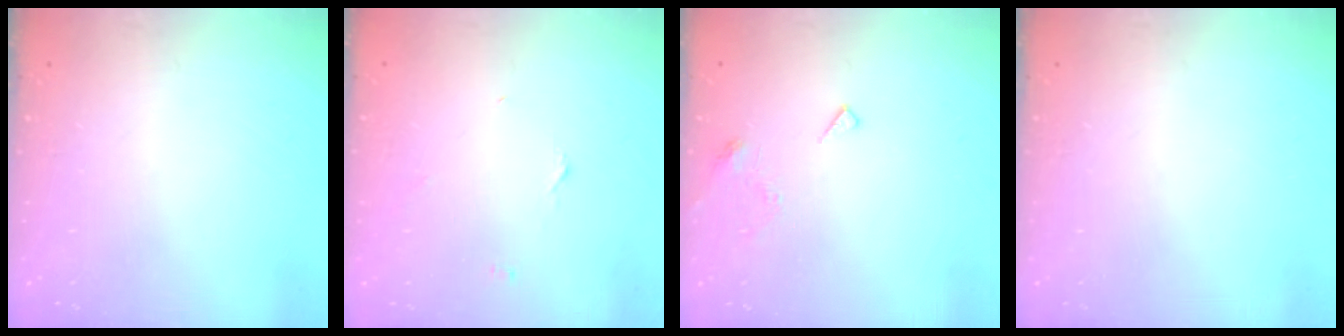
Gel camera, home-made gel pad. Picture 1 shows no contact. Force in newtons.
{"total": 2.7, "press": 2.7, "slide": 0.3}
{"total": 5.2, "press": 5.2, "slide": 0.5}
{"total": 0.0}